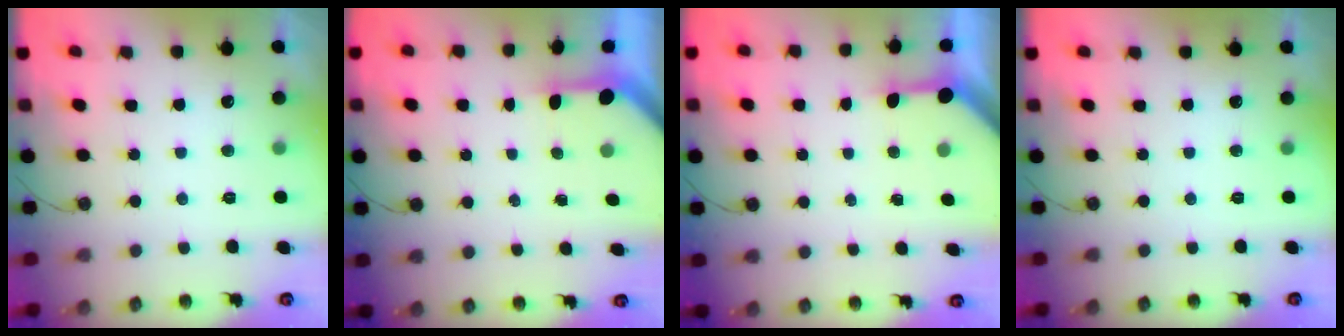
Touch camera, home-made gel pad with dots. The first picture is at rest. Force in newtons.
{"total": 3.0, "press": 3.0, "slide": 0.2}
{"total": 3.5, "press": 3.5, "slide": 0.4}
{"total": 0.0}